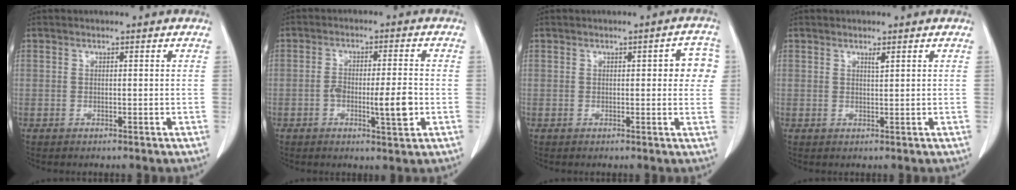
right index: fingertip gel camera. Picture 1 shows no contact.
{"total": 6.5, "force": [-1.7, 1.1, 6.1], "torque": [-0.104, 0.002, -0.025]}
{"total": 4.7, "force": [0.9, 1.6, 4.3], "torque": [-0.035, 0.012, 0.005]}
{"total": 1.0, "force": [0.6, 0.0, 0.7], "torque": [-0.011, -0.005, 0.011]}